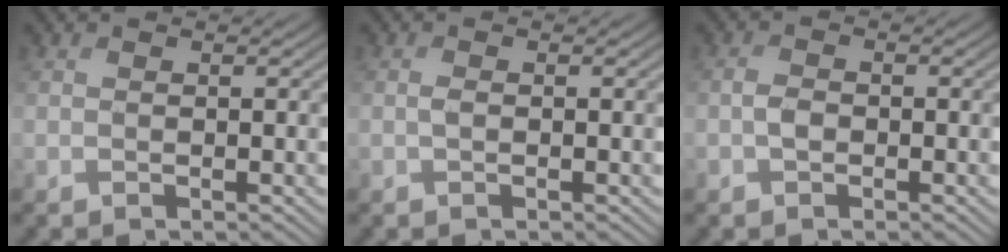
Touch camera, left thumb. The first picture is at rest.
{"total": 0.7, "force": [-0.1, 0.2, 0.7], "torque": [-0.017, -0.001, -0.003]}
{"total": 1.6, "force": [-0.6, 1.0, 1.0], "torque": [-0.022, 0.003, -0.016]}